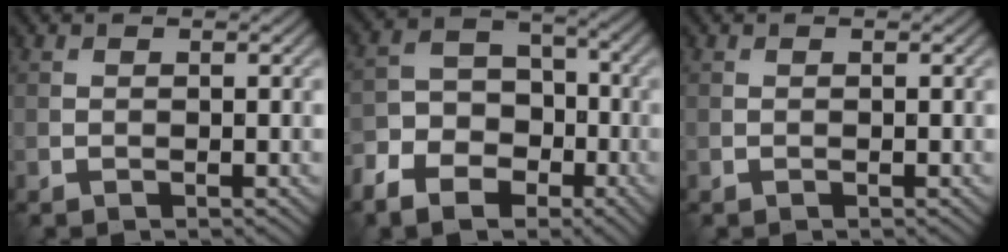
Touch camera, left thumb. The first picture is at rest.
{"total": 9.0, "force": [-5.4, 6.0, 4.1], "torque": [-0.090, -0.014, -0.114]}
{"total": 0.0}